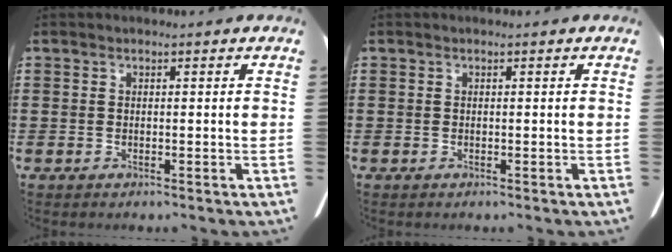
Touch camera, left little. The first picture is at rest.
{"total": 0.0}